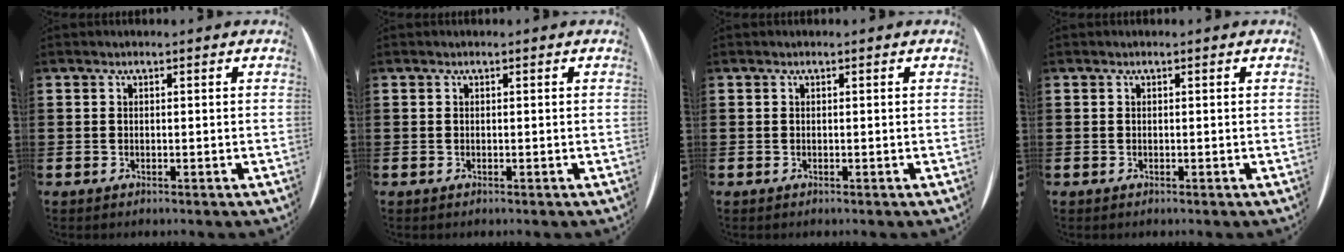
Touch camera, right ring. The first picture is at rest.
{"total": 0.0}
{"total": 0.0}
{"total": 0.0}